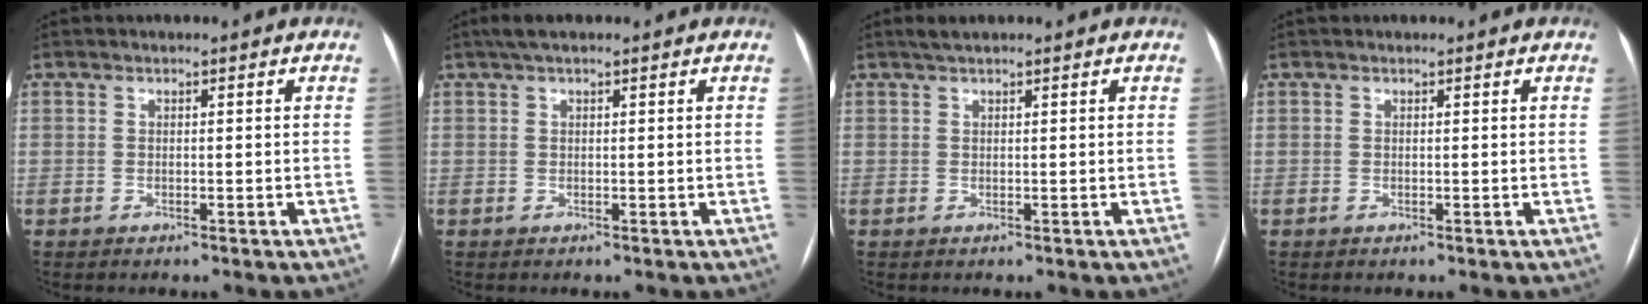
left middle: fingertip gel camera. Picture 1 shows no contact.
{"total": 2.9, "force": [2.0, 0.6, 2.0], "torque": [-0.037, 0.027, 0.035]}
{"total": 1.6, "force": [1.3, 0.2, 0.9], "torque": [-0.019, 0.013, 0.025]}
{"total": 0.0}